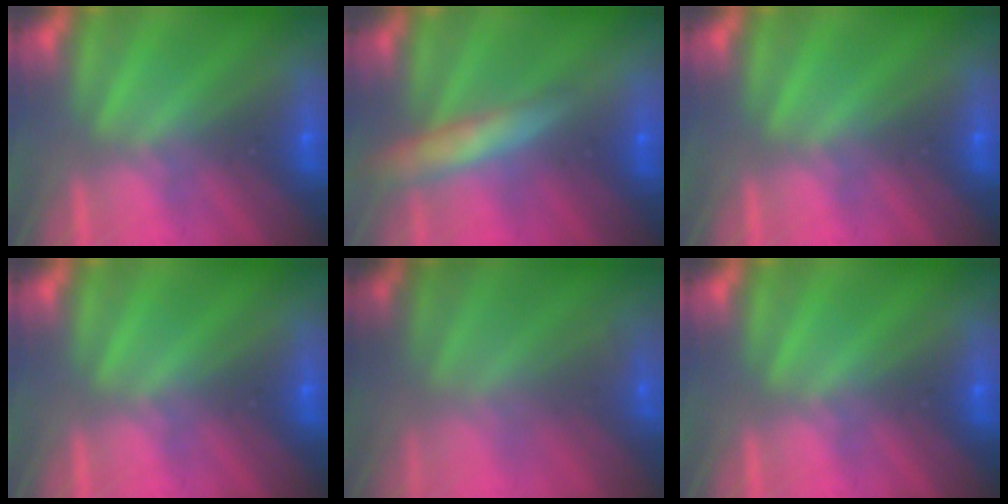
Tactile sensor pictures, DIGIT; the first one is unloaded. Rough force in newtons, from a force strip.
{"total": 7.3}
{"total": 0.0}
{"total": 0.0}
{"total": 5.7}
{"total": 0.0}